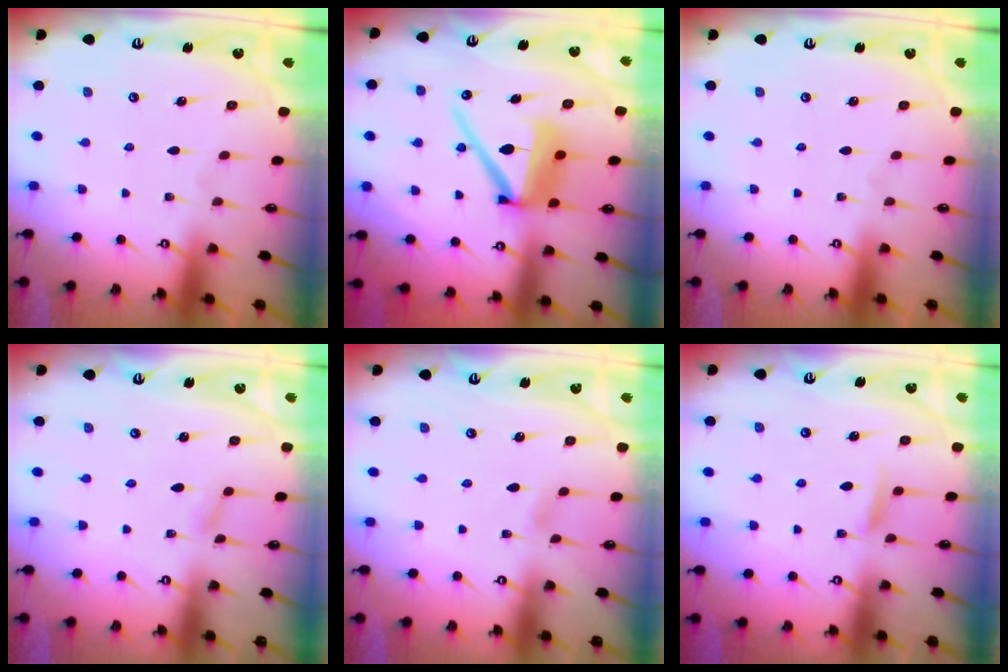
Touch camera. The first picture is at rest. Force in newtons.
{"total": 13.2, "press": 13.1, "slide": 1.6}
{"total": 0.0}
{"total": 4.0, "press": 4.0, "slide": 0.4}
{"total": 2.4, "press": 2.4, "slide": 0.4}
{"total": 7.2, "press": 7.1, "slide": 1.0}